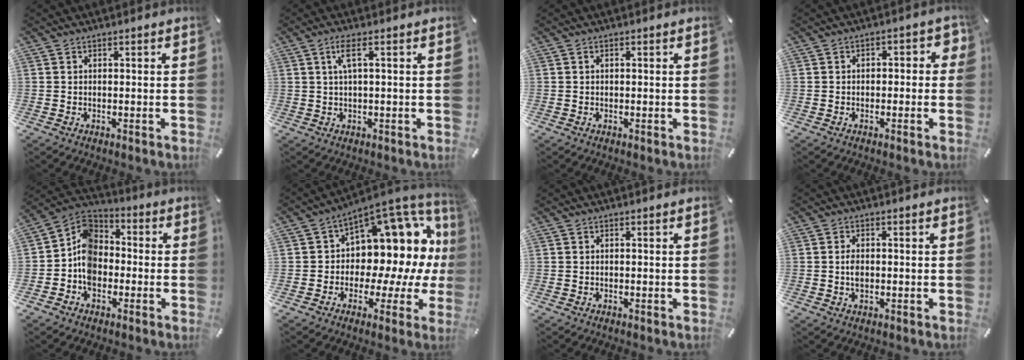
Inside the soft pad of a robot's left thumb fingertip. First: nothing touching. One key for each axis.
{"total": 3.8, "fx": 1.0, "fy": 0.7, "fz": 3.6, "tx": -0.074, "ty": 0.003, "tz": 0.015}
{"total": 0.6, "fx": 0.1, "fy": 0.4, "fz": 0.5, "tx": -0.010, "ty": 0.002, "tz": 0.000}
{"total": 3.2, "fx": -1.1, "fy": 2.1, "fz": 2.1, "tx": -0.032, "ty": 0.012, "tz": -0.026}
{"total": 10.0, "fx": -3.0, "fy": 8.2, "fz": 4.9, "tx": -0.123, "ty": 0.017, "tz": -0.061}
{"total": 13.2, "fx": 6.0, "fy": 8.9, "fz": 7.6, "tx": -0.086, "ty": -0.084, "tz": 0.099}
{"total": 0.0}
{"total": 2.5, "fx": -0.2, "fy": 1.5, "fz": 2.1, "tx": -0.047, "ty": -0.001, "tz": -0.006}